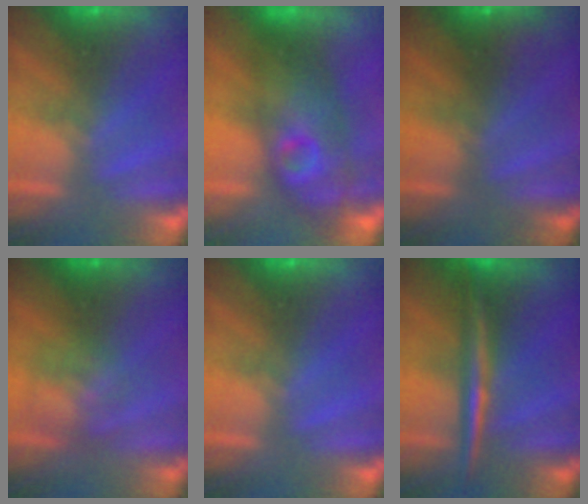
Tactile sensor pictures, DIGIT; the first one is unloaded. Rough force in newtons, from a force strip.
{"total": 4.0}
{"total": 1.5}
{"total": 2.7}
{"total": 0.0}
{"total": 2.9}